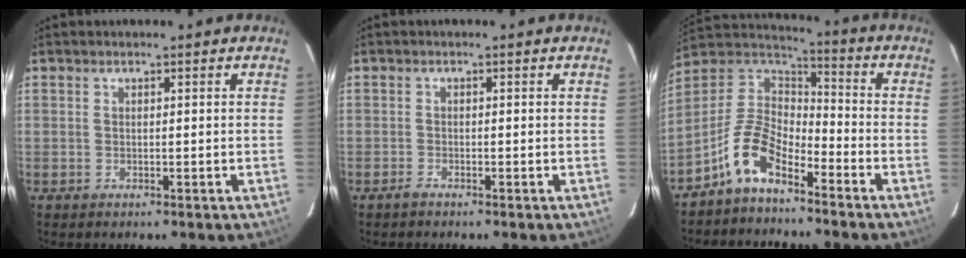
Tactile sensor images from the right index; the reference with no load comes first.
{"total": 0.9, "force": [-0.9, 0.1, 0.3], "torque": [-0.006, -0.002, -0.018]}
{"total": 11.4, "force": [-7.1, 5.2, 7.2], "torque": [-0.159, 0.026, -0.145]}